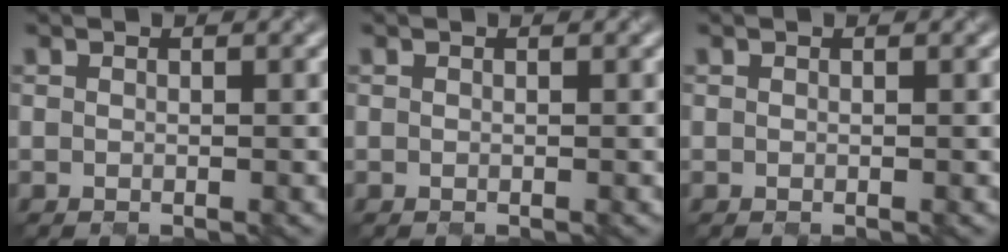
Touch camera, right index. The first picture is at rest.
{"total": 0.0}
{"total": 0.0}